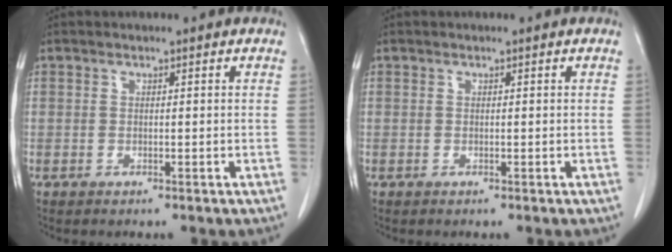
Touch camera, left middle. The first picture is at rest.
{"total": 0.0}